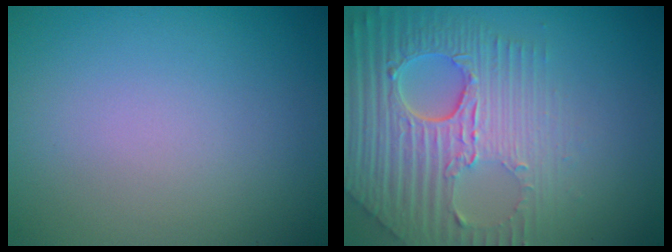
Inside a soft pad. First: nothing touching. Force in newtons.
{"total": 8.4, "press": 5.8, "slide": 6.1}